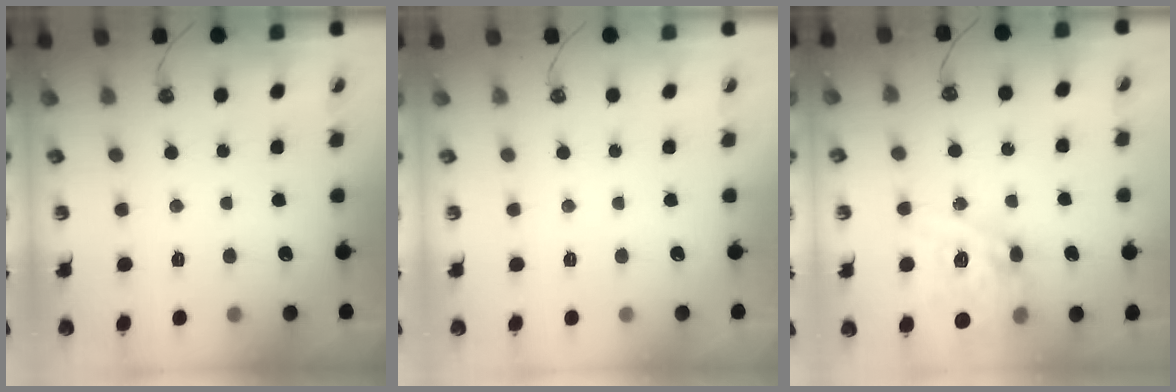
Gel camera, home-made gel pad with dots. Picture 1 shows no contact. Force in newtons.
{"total": 0.0}
{"total": 15.6, "press": 15.6, "slide": 1.4}